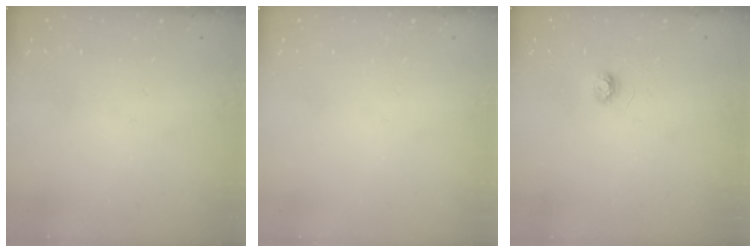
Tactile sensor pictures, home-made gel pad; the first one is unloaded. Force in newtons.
{"total": 0.0}
{"total": 3.5, "press": 3.4, "slide": 0.3}